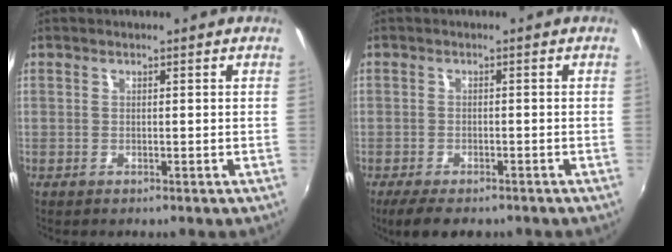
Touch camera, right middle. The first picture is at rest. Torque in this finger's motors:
{"motor_torque": [0.90, -1.23, 0.24, 0.08]}